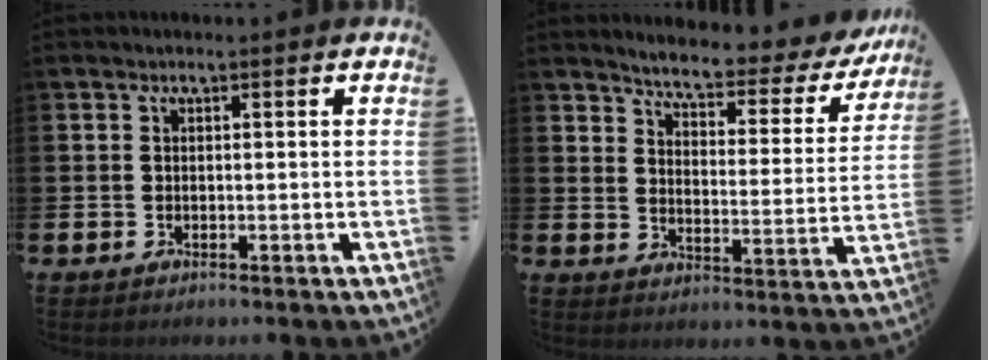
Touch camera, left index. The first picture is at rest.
{"total": 4.7, "force": [4.4, 0.7, 1.5], "torque": [-0.058, -0.036, 0.068]}